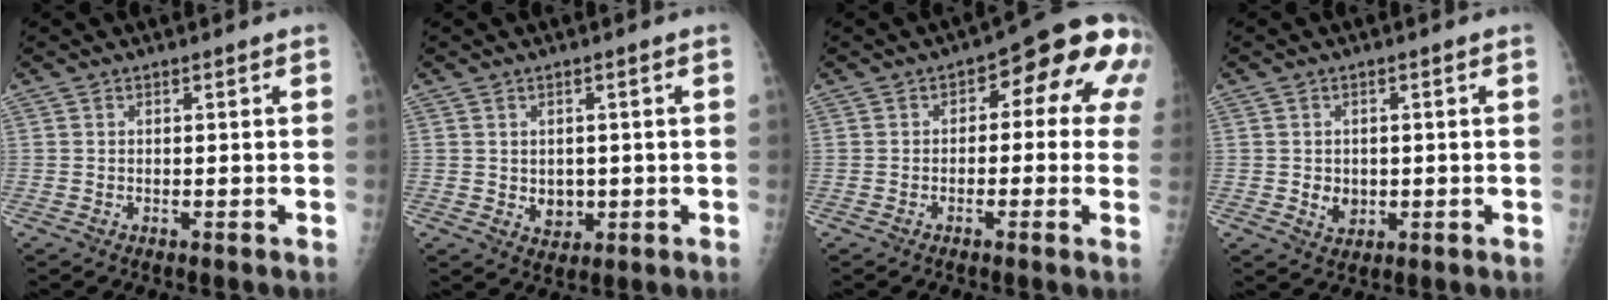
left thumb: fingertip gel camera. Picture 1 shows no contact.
{"total": 3.8, "force": [-0.4, 3.1, 2.1], "torque": [-0.009, -0.002, 0.004]}
{"total": 12.3, "force": [2.2, 6.4, 10.3], "torque": [-0.077, 0.033, 0.013]}
{"total": 3.3, "force": [-0.5, 2.8, 1.7], "torque": [-0.010, 0.000, 0.001]}